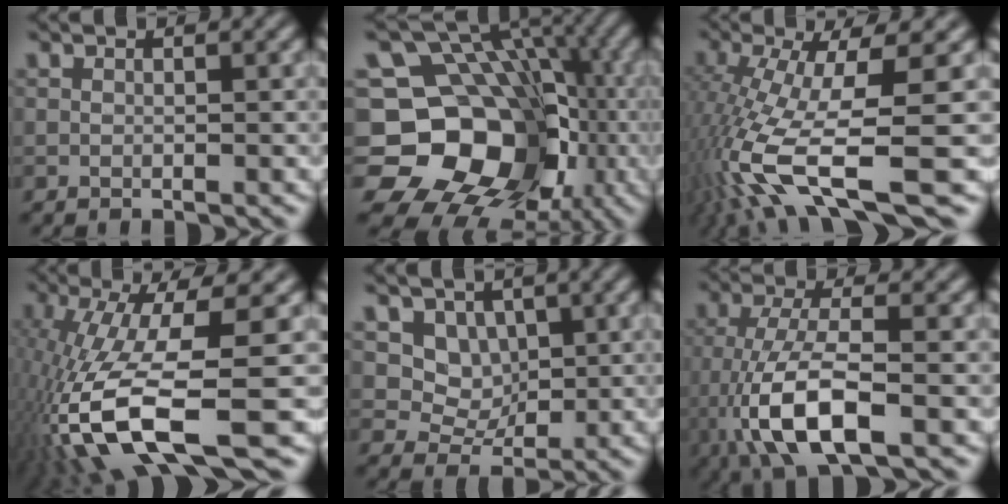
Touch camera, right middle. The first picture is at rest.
{"total": 17.6, "force": [-5.0, 14.6, 8.5], "torque": [-0.141, 0.009, -0.091]}
{"total": 12.3, "force": [-4.5, 3.1, 11.0], "torque": [-0.228, -0.014, -0.075]}
{"total": 12.9, "force": [-4.2, 3.2, 11.8], "torque": [-0.250, -0.010, -0.064]}
{"total": 4.2, "force": [1.2, 3.6, 1.9], "torque": [-0.037, -0.019, 0.025]}
{"total": 8.1, "force": [-2.8, 2.7, 7.1], "torque": [-0.150, -0.001, -0.058]}